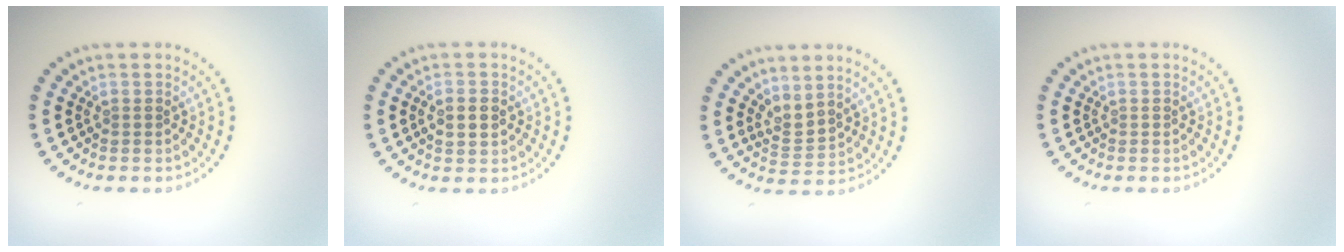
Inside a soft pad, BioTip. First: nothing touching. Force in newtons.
{"total": 2.1, "press": 2.1, "slide": 0.1}
{"total": 2.2, "press": 1.4, "slide": 1.7}
{"total": 0.0}